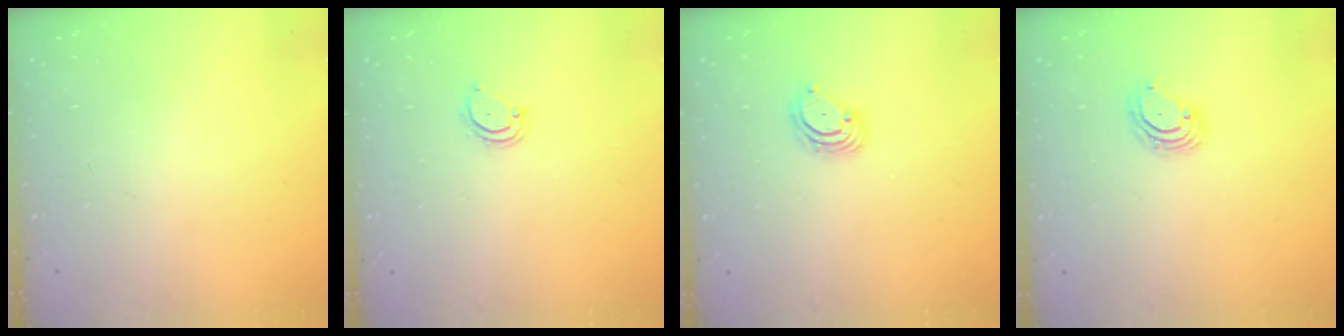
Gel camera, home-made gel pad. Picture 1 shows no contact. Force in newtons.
{"total": 3.5, "press": 3.5, "slide": 0.3}
{"total": 3.4, "press": 3.4, "slide": 0.2}
{"total": 3.9, "press": 3.9, "slide": 0.3}